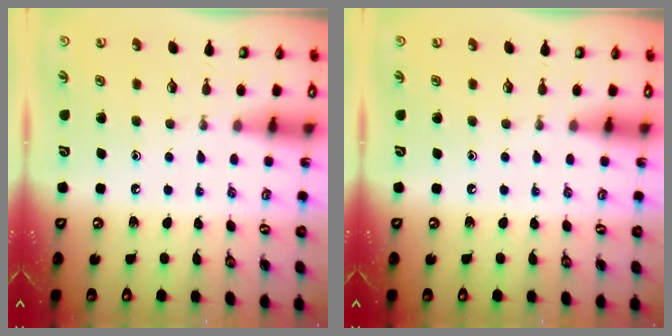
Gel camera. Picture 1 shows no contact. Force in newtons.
{"total": 0.0}